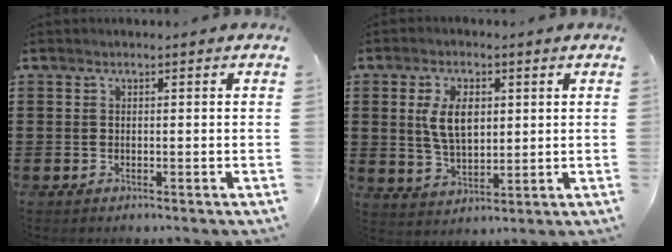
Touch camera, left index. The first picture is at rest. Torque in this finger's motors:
{"motor_torque": [1.68, 0.46, 0.84, 0.15]}